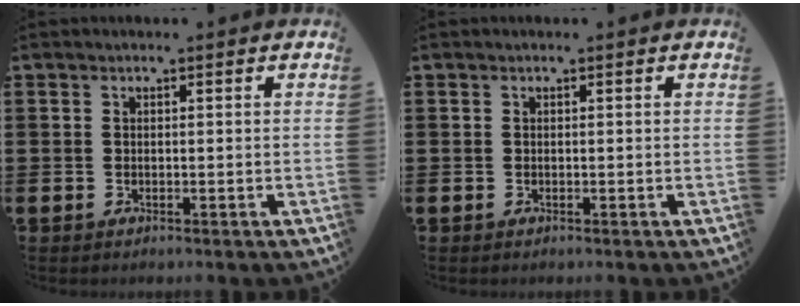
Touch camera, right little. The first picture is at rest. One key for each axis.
{"total": 0.0}